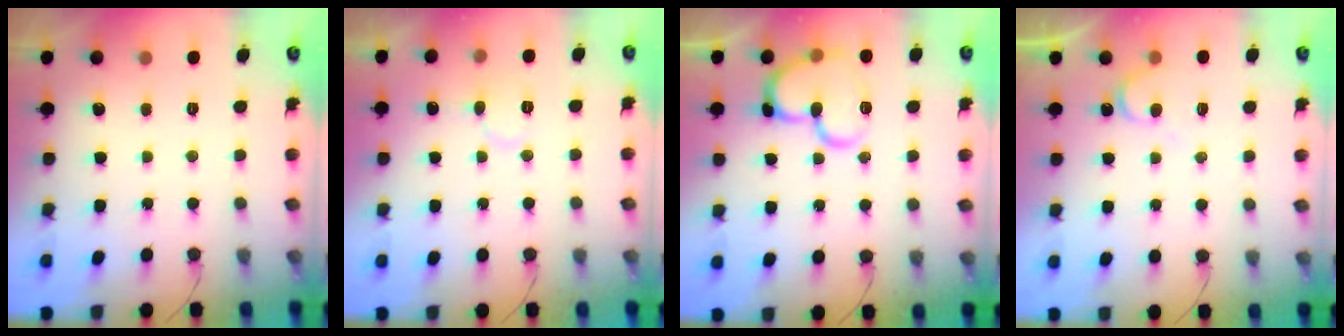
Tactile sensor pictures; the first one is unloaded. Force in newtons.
{"total": 6.2, "press": 6.2, "slide": 0.1}
{"total": 15.5, "press": 15.4, "slide": 1.6}
{"total": 6.5, "press": 6.5, "slide": 0.3}